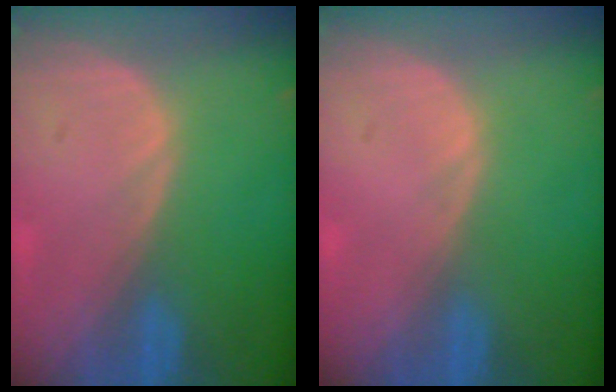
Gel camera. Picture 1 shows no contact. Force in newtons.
{"total": 0.0}